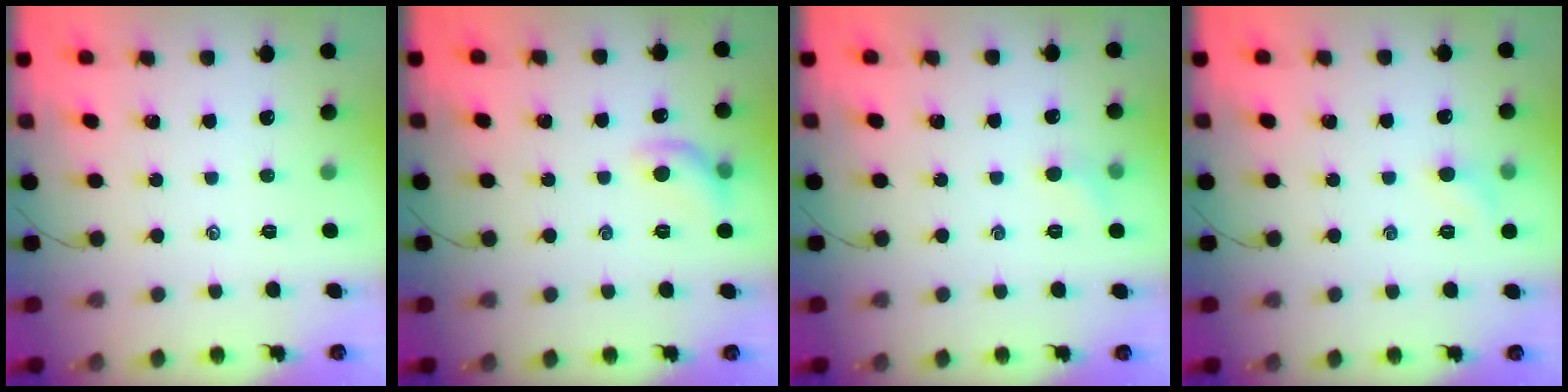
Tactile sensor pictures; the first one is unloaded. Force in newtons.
{"total": 8.3, "press": 8.3, "slide": 0.7}
{"total": 4.0, "press": 3.8, "slide": 1.2}
{"total": 4.8, "press": 4.5, "slide": 1.4}